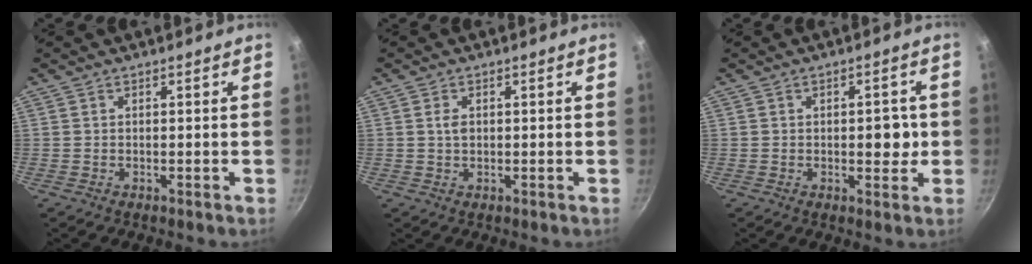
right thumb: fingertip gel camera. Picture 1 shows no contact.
{"total": 1.9, "force": [0.3, 1.2, 1.4], "torque": [-0.023, -0.001, 0.005]}
{"total": 4.8, "force": [-0.1, 2.6, 4.1], "torque": [-0.032, 0.001, -0.001]}